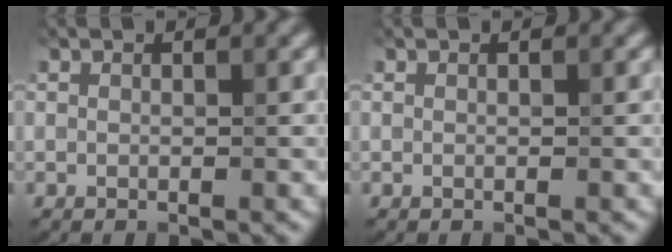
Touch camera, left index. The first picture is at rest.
{"total": 0.0}